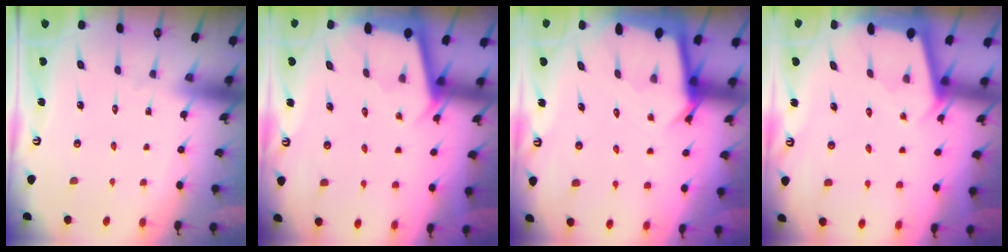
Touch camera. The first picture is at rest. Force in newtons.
{"total": 2.4, "press": 2.4, "slide": 0.2}
{"total": 4.0, "press": 4.0, "slide": 0.4}
{"total": 2.1, "press": 2.1, "slide": 0.4}